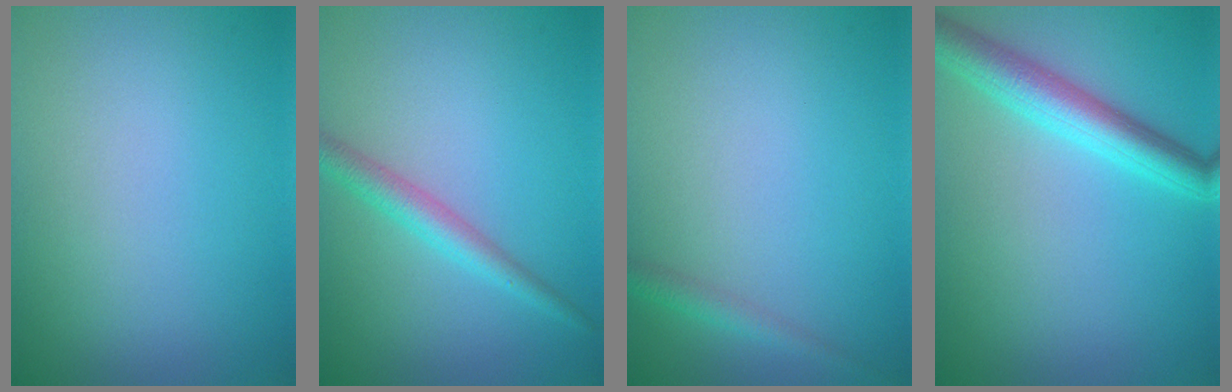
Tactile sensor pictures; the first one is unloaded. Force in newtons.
{"total": 2.6, "press": 2.5, "slide": 0.1}
{"total": 1.3, "press": 1.3, "slide": 0.1}
{"total": 4.6, "press": 4.6, "slide": 0.2}